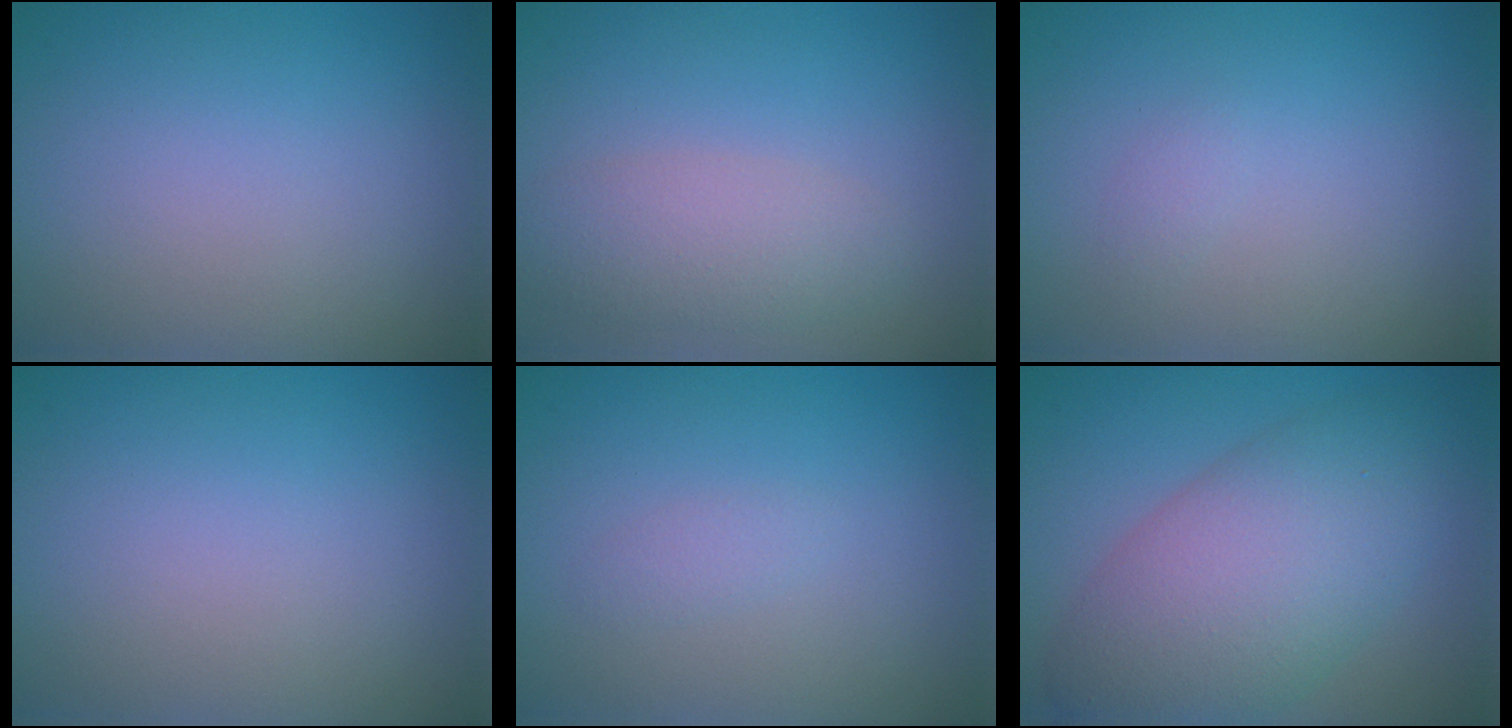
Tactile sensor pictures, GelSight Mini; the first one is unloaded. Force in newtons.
{"total": 3.2, "press": 3.2, "slide": 0.2}
{"total": 0.6, "press": 0.6, "slide": 0.1}
{"total": 0.0}
{"total": 0.8, "press": 0.8, "slide": 0.1}
{"total": 9.1, "press": 9.1, "slide": 0.4}